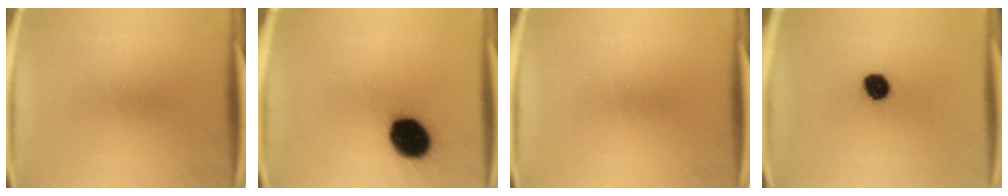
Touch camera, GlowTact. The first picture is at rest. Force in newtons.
{"total": 14.6}
{"total": 0.0}
{"total": 7.6}